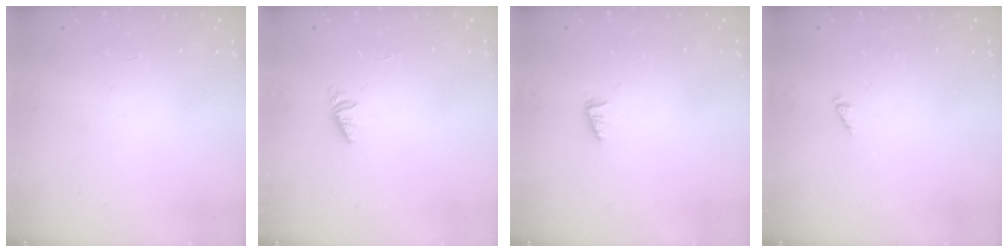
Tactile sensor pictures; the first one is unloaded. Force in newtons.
{"total": 1.0, "press": 1.0, "slide": 0.3}
{"total": 0.7, "press": 0.6, "slide": 0.2}
{"total": 0.0}